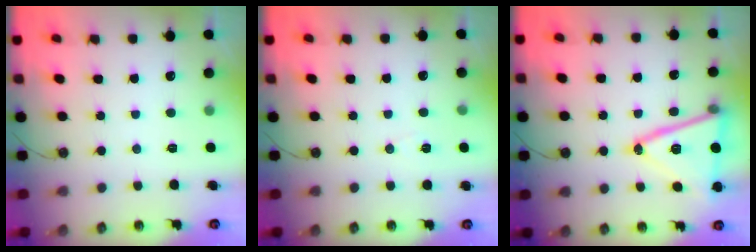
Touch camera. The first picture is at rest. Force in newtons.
{"total": 4.3, "press": 3.0, "slide": 3.0}
{"total": 18.7, "press": 18.4, "slide": 3.4}